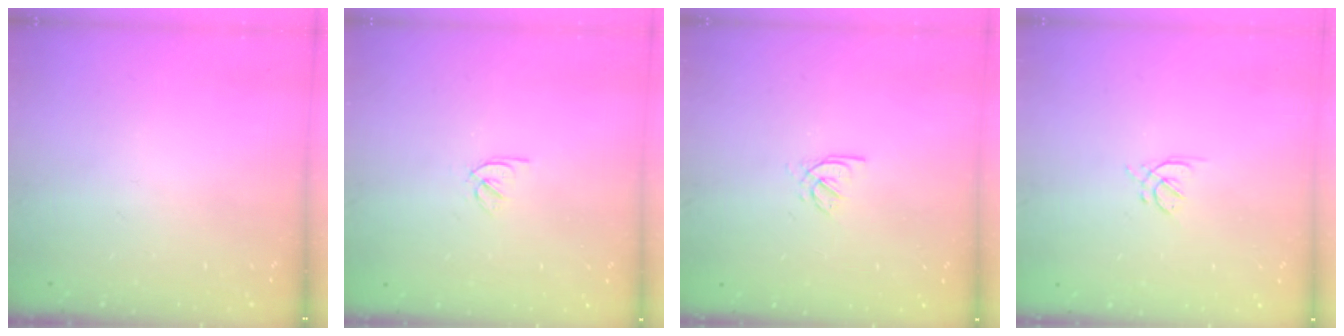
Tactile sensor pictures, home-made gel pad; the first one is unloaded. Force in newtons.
{"total": 2.5, "press": 2.4, "slide": 0.7}
{"total": 2.2, "press": 2.2, "slide": 0.4}
{"total": 2.5, "press": 2.4, "slide": 0.6}